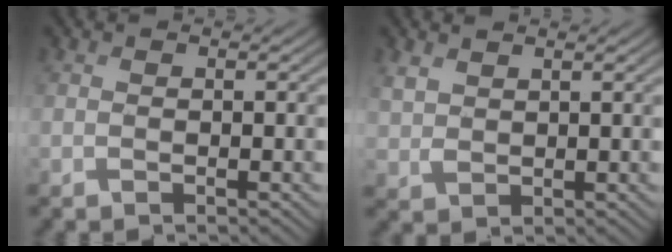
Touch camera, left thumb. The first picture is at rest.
{"total": 2.6, "force": [1.8, 1.5, 1.2], "torque": [-0.035, -0.003, 0.041]}